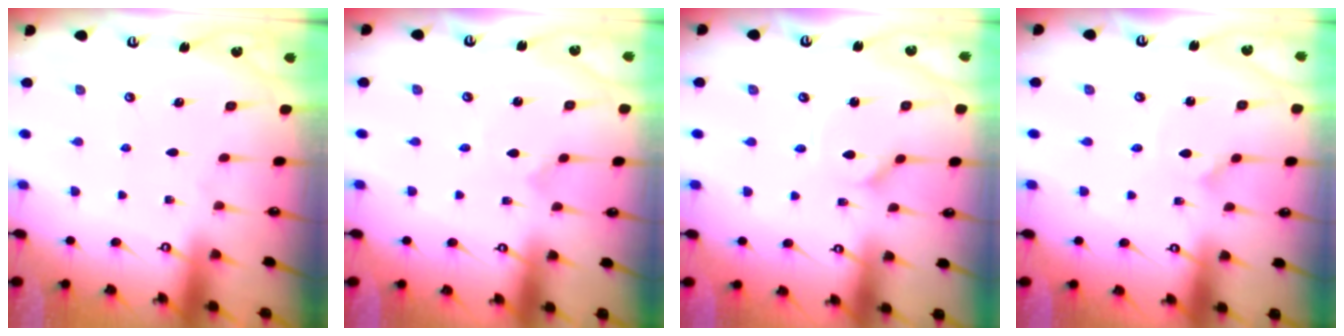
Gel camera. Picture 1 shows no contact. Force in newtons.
{"total": 0.0}
{"total": 2.6, "press": 2.6, "slide": 0.4}
{"total": 0.0}